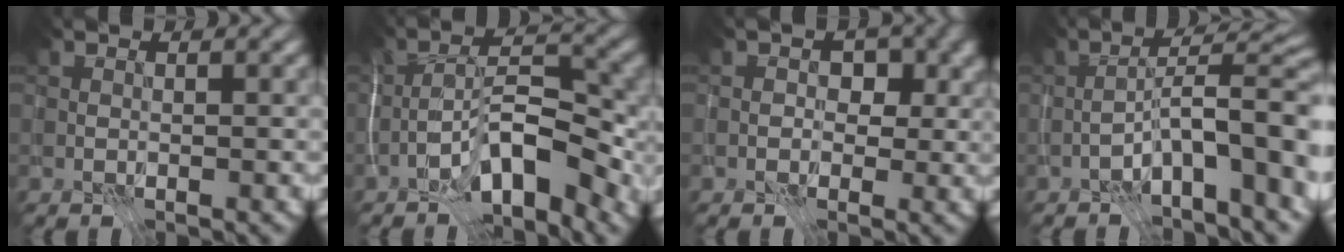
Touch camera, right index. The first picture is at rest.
{"total": 7.4, "force": [-3.9, 2.8, 5.6], "torque": [-0.087, 0.023, -0.074]}
{"total": 2.8, "force": [0.1, 2.2, 1.7], "torque": [-0.007, 0.001, -0.002]}
{"total": 8.6, "force": [-3.3, 2.2, 7.6], "torque": [-0.105, 0.029, -0.058]}